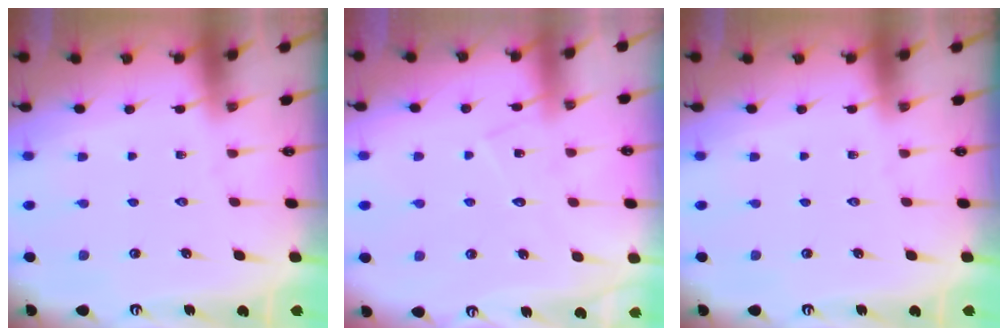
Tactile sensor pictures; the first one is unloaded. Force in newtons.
{"total": 8.1, "press": 8.1, "slide": 0.3}
{"total": 0.0}